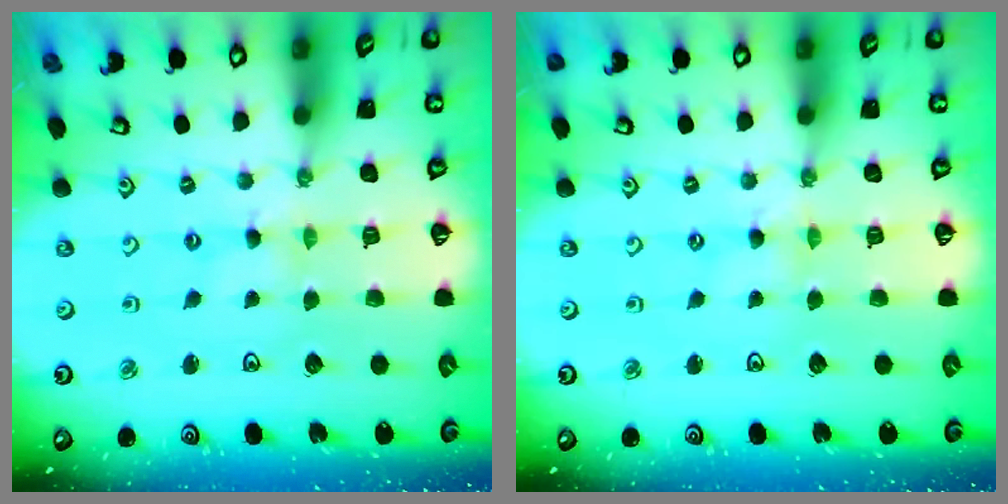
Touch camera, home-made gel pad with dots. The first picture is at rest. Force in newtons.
{"total": 0.0}